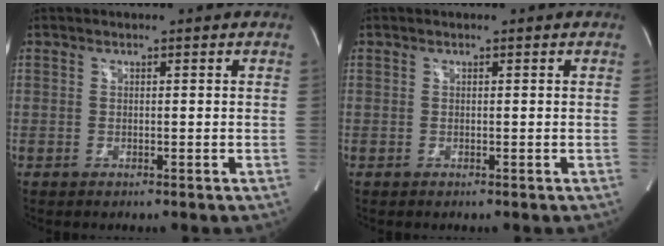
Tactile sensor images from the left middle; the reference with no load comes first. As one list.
[{"total": 0.0}]